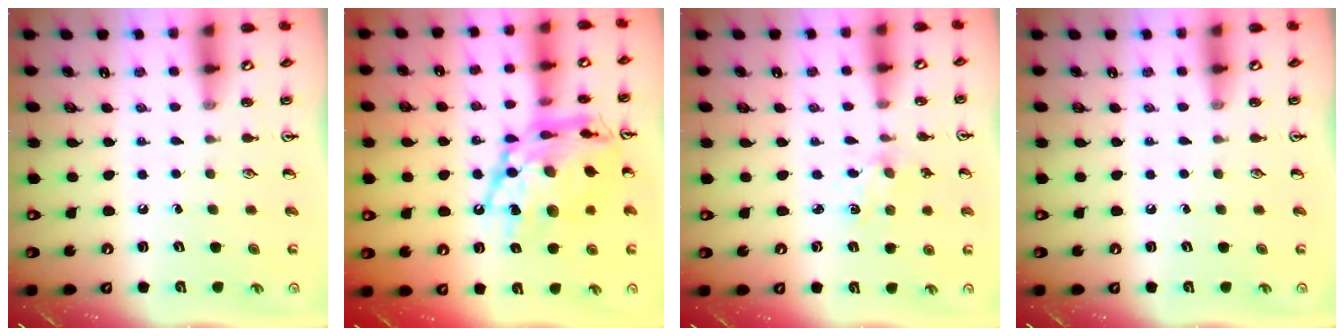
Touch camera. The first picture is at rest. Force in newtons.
{"total": 20.4, "press": 20.3, "slide": 2.0}
{"total": 1.3, "press": 1.2, "slide": 0.4}
{"total": 0.0}